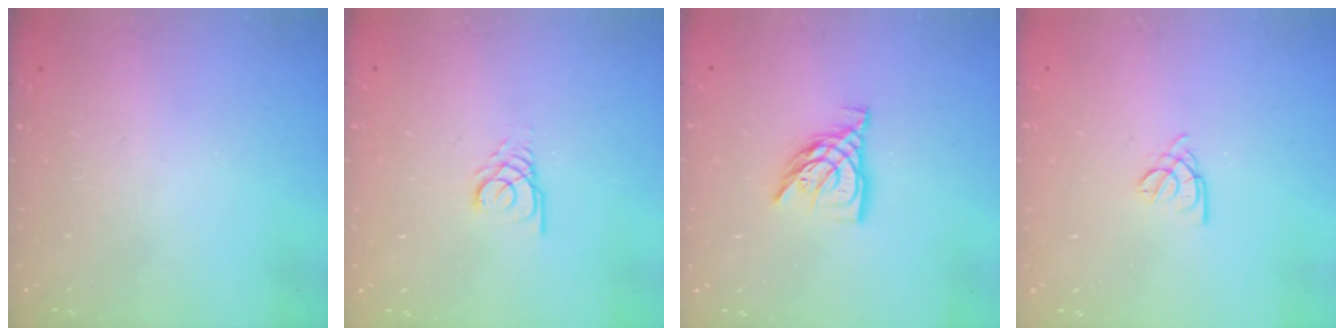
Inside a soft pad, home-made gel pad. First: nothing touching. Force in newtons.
{"total": 2.7, "press": 2.7, "slide": 0.3}
{"total": 9.2, "press": 9.1, "slide": 0.9}
{"total": 2.2, "press": 2.1, "slide": 0.5}